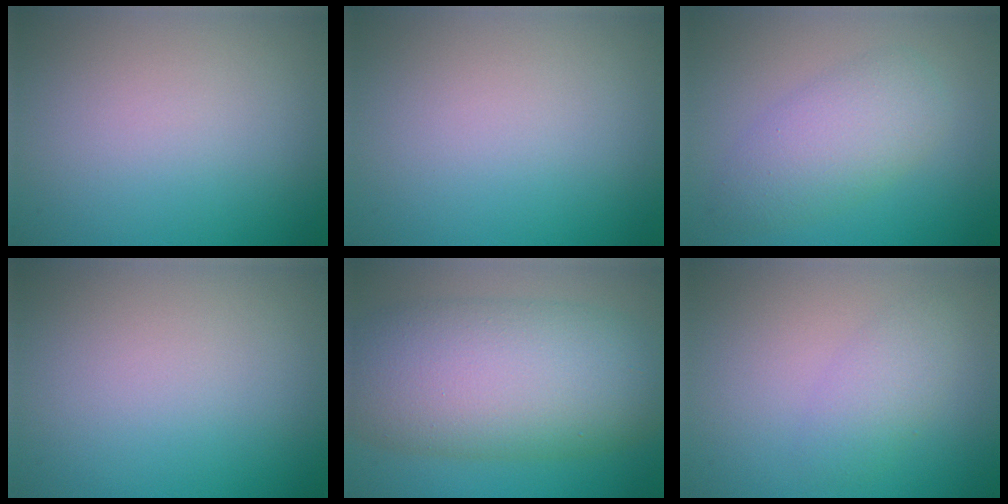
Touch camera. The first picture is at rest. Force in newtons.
{"total": 0.0}
{"total": 4.3, "press": 4.3, "slide": 0.2}
{"total": 0.0}
{"total": 12.0, "press": 12.0, "slide": 0.3}
{"total": 2.4, "press": 2.4, "slide": 0.1}